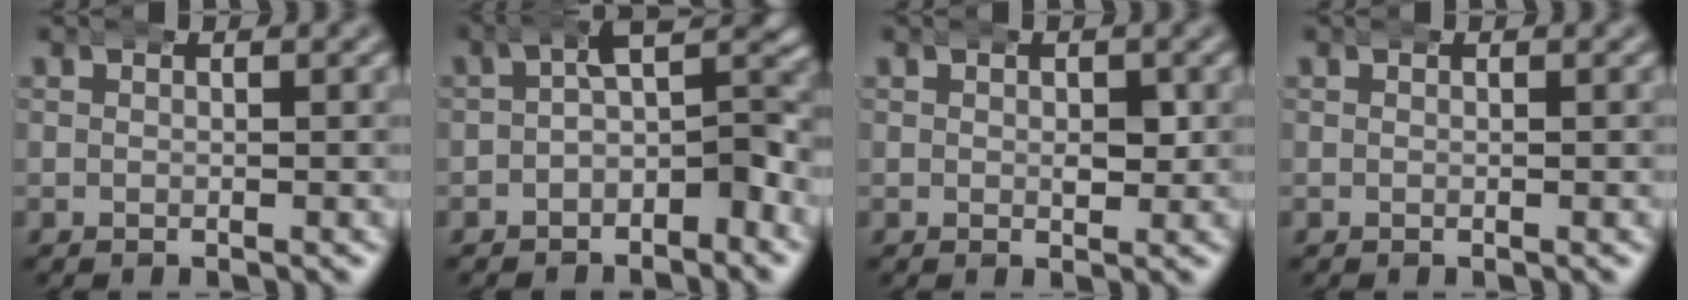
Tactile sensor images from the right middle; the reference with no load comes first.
{"total": 4.8, "force": [-0.6, 2.2, 4.2], "torque": [-0.044, 0.007, -0.015]}
{"total": 1.6, "force": [0.3, 1.0, 1.2], "torque": [-0.020, -0.006, 0.004]}
{"total": 0.0}